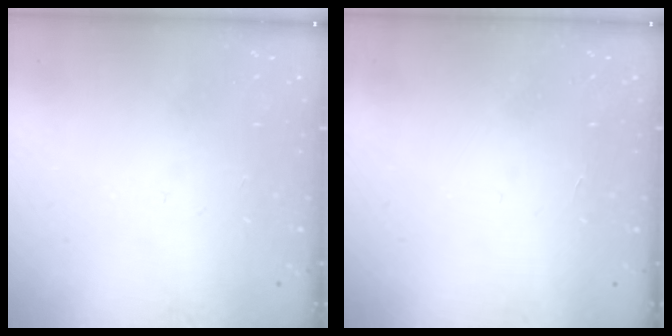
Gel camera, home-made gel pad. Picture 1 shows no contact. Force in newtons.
{"total": 1.7, "press": 1.7, "slide": 0.1}